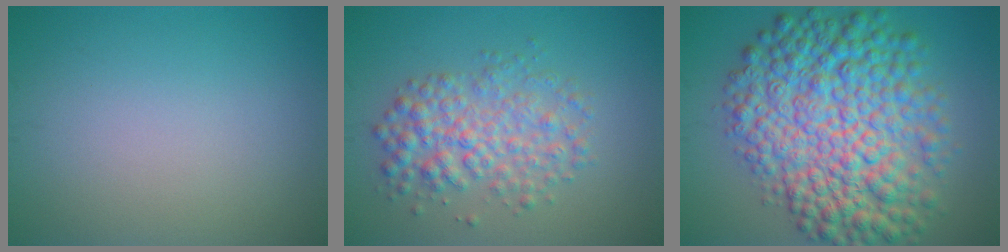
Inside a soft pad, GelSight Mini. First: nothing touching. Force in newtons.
{"total": 4.6, "press": 4.6, "slide": 0.0}
{"total": 12.1, "press": 12.1, "slide": 0.1}